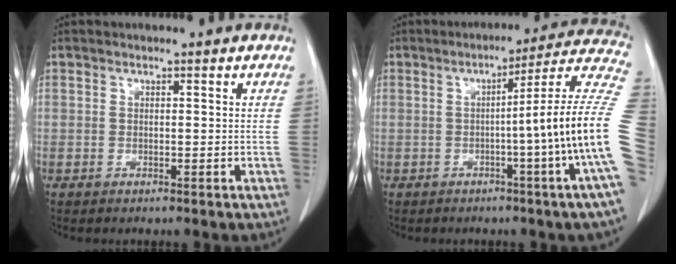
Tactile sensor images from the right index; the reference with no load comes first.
{"total": 16.4, "force": [-2.3, -3.3, 15.9], "torque": [-0.174, 0.008, -0.043]}